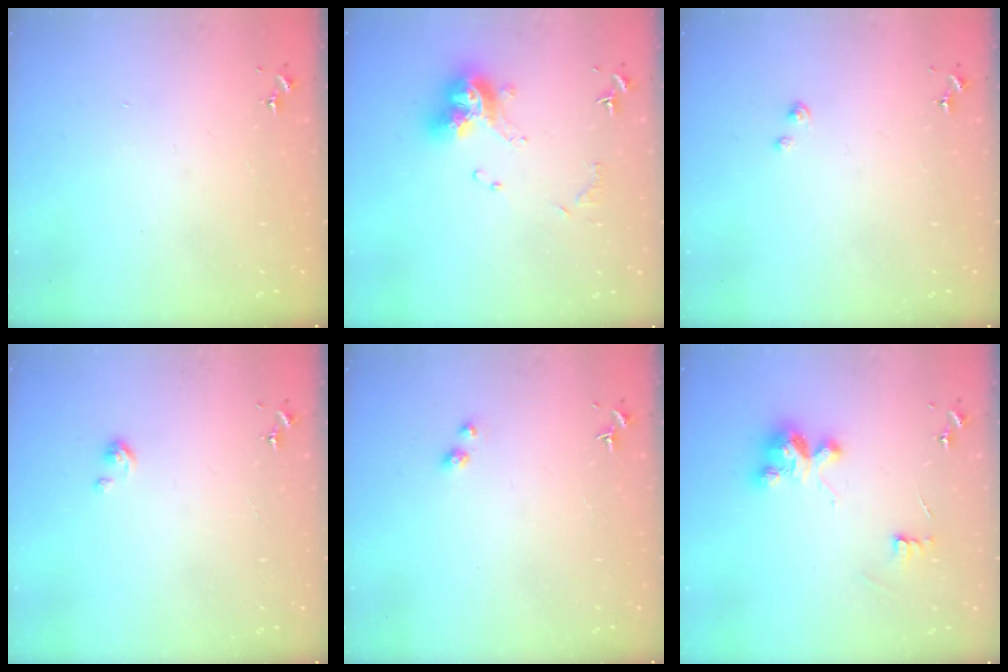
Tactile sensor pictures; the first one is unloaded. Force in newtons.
{"total": 12.9, "press": 12.8, "slide": 1.4}
{"total": 2.3, "press": 2.3, "slide": 0.3}
{"total": 2.6, "press": 2.6, "slide": 0.4}
{"total": 2.9, "press": 2.9, "slide": 0.2}
{"total": 8.9, "press": 8.9, "slide": 0.3}